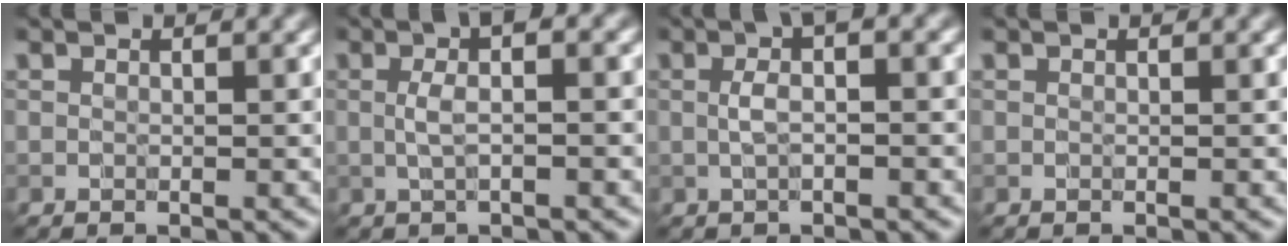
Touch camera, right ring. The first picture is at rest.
{"total": 2.6, "force": [0.4, 0.4, 2.5], "torque": [-0.048, 0.007, 0.004]}
{"total": 2.4, "force": [0.4, 0.5, 2.3], "torque": [-0.044, 0.008, 0.002]}
{"total": 0.0}